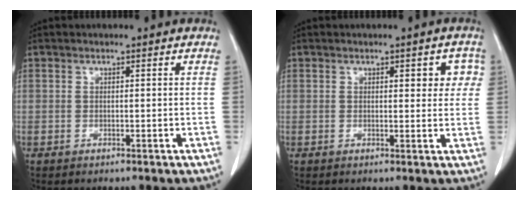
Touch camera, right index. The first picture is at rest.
{"total": 4.0, "force": [1.3, 1.9, 3.3], "torque": [-0.026, 0.010, 0.013]}